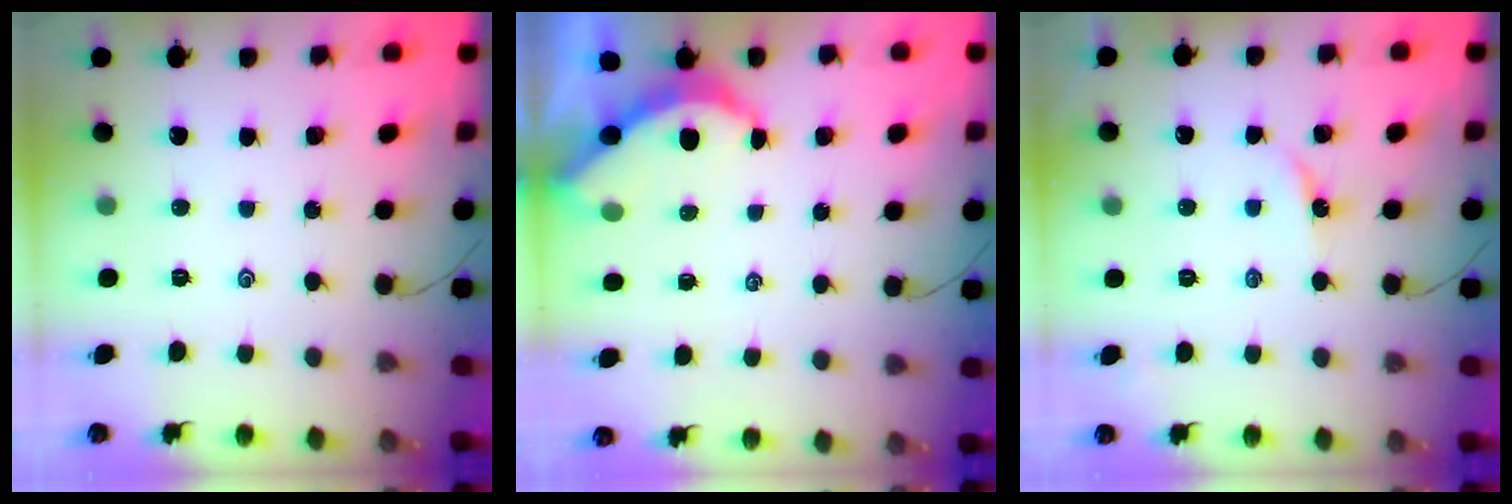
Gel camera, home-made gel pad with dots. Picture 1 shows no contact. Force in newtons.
{"total": 4.0, "press": 4.0, "slide": 0.3}
{"total": 2.9, "press": 2.9, "slide": 0.3}